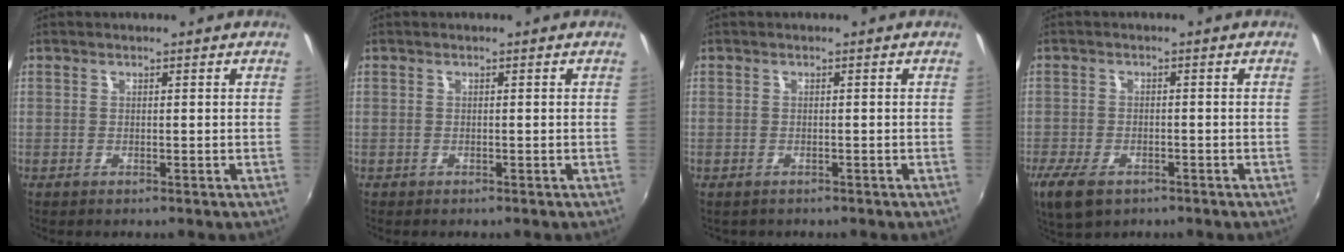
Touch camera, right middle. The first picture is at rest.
{"total": 0.0}
{"total": 0.8, "force": [-0.6, 0.5, 0.1], "torque": [-0.007, 0.000, -0.006]}
{"total": 7.6, "force": [-4.7, 3.9, 4.6], "torque": [-0.115, -0.026, -0.084]}